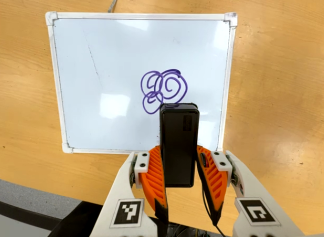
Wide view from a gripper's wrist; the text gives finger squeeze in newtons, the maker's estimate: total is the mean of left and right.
{"total": 4.2, "left": 2.8, "right": 5.6}